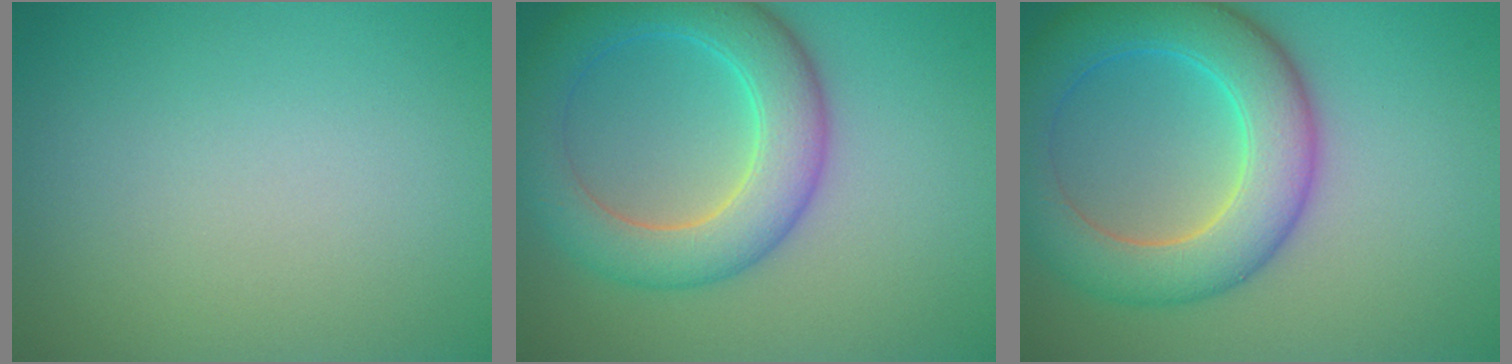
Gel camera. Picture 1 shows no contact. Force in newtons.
{"total": 6.7, "press": 6.7, "slide": 0.3}
{"total": 7.9, "press": 7.9, "slide": 0.1}